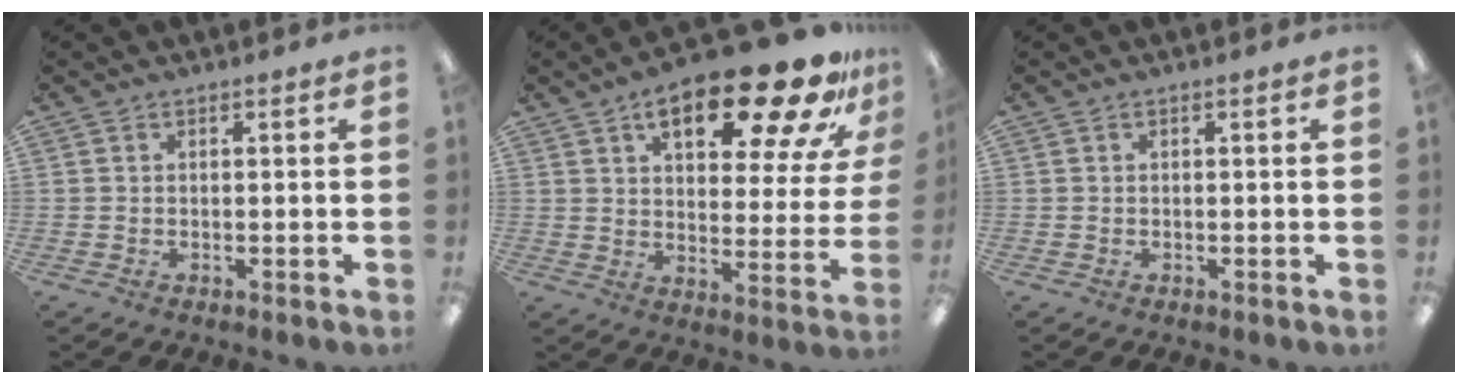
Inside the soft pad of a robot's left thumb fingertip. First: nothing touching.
{"total": 22.8, "force": [14.3, 8.5, 15.6], "torque": [-0.217, -0.082, 0.224]}
{"total": 0.0}